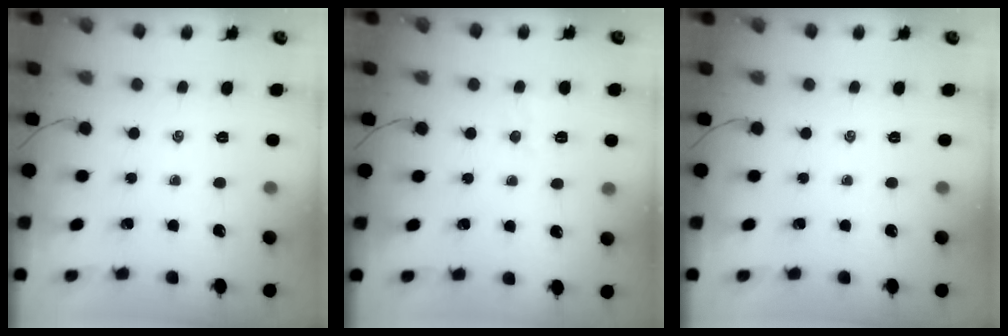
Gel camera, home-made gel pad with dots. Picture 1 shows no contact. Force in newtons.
{"total": 5.4, "press": 5.4, "slide": 0.8}
{"total": 0.0}